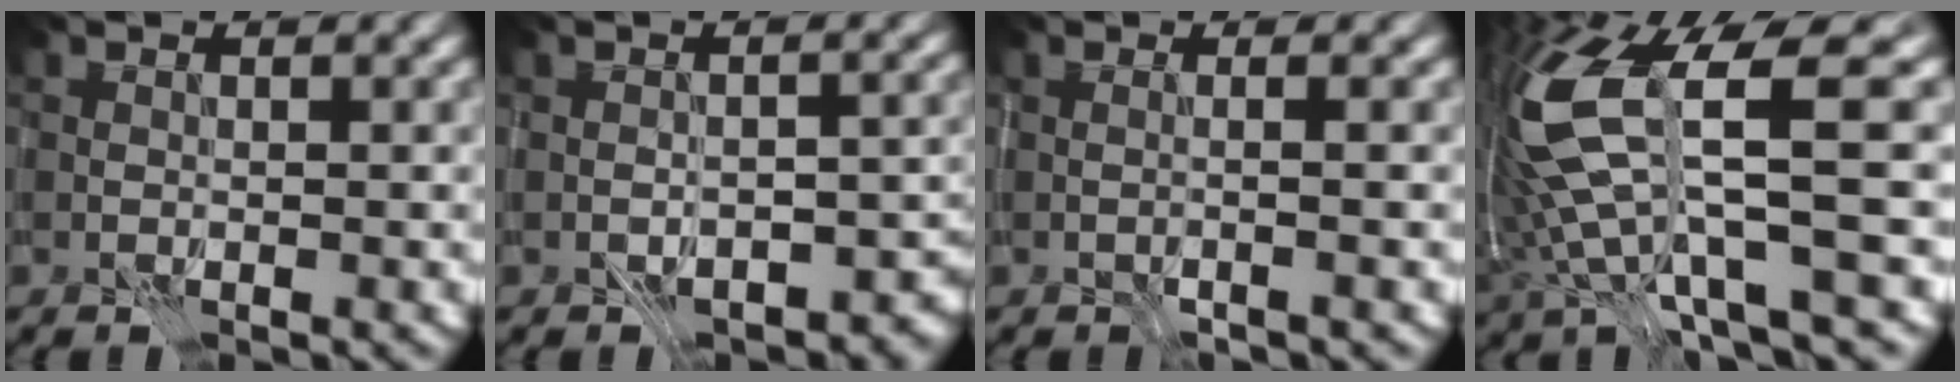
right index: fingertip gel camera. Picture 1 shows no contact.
{"total": 5.8, "force": [-3.8, 2.8, 3.4], "torque": [-0.034, 0.008, -0.047]}
{"total": 2.0, "force": [0.0, 0.7, 1.8], "torque": [-0.014, 0.002, -0.018]}
{"total": 11.5, "force": [0.5, 3.0, 11.1], "torque": [-0.231, -0.003, 0.018]}